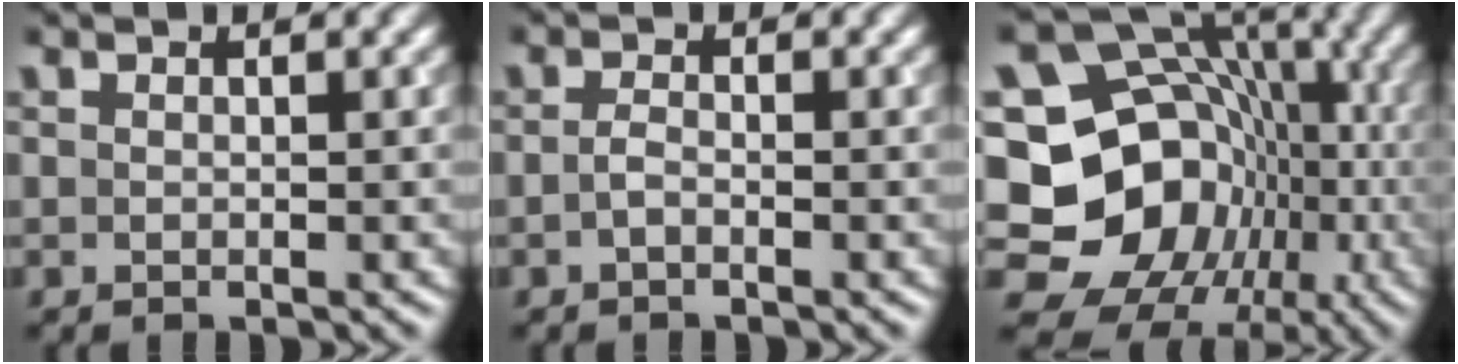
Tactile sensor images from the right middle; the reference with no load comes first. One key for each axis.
{"total": 1.0, "fx": -0.5, "fy": 0.3, "fz": 0.8, "tx": -0.019, "ty": 0.000, "tz": -0.011}
{"total": 18.5, "fx": -4.6, "fy": 15.9, "fz": 8.3, "tx": -0.142, "ty": 0.006, "tz": -0.095}